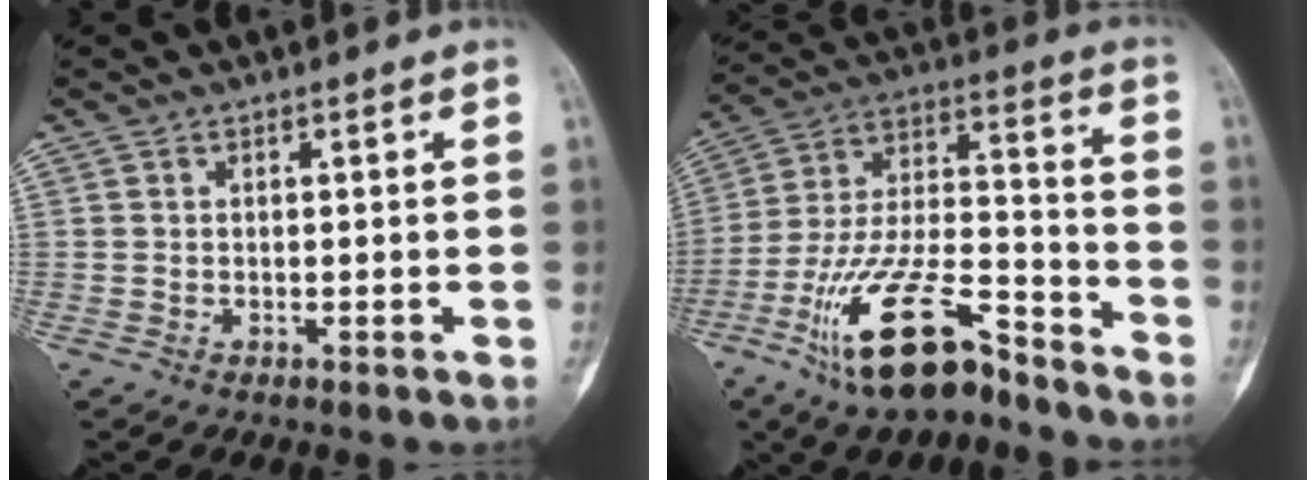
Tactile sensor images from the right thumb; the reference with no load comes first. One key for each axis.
{"total": 19.1, "fx": -12.2, "fy": 6.7, "fz": 13.1, "tx": -0.245, "ty": 0.074, "tz": -0.222}